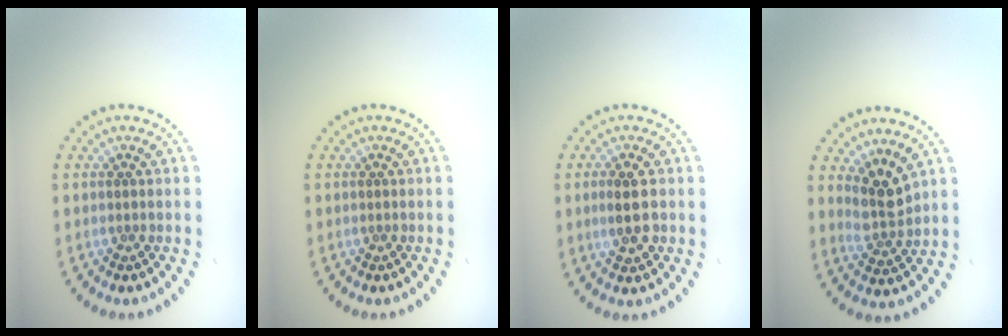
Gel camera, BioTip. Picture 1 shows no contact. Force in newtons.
{"total": 0.0}
{"total": 2.9, "press": 2.9, "slide": 0.4}
{"total": 2.9, "press": 2.4, "slide": 1.6}